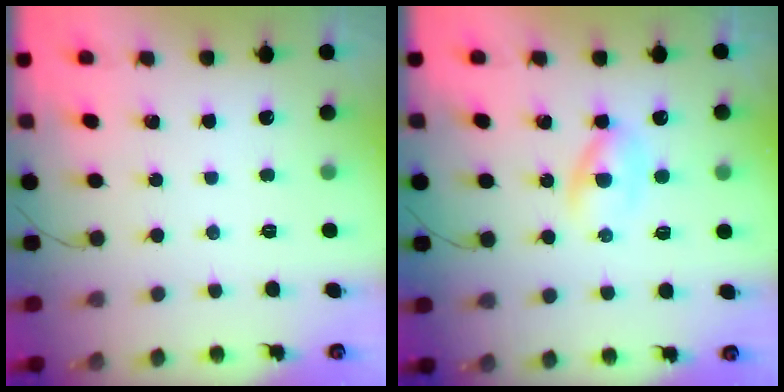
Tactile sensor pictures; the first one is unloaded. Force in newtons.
{"total": 4.0, "press": 3.7, "slide": 1.3}